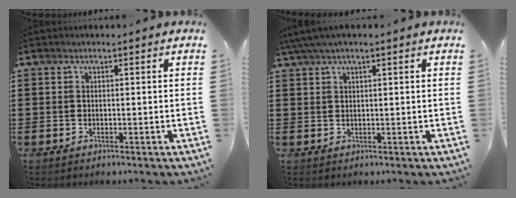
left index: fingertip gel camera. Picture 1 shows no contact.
{"total": 2.5, "force": [1.5, 0.2, 1.9], "torque": [-0.039, 0.001, 0.029]}